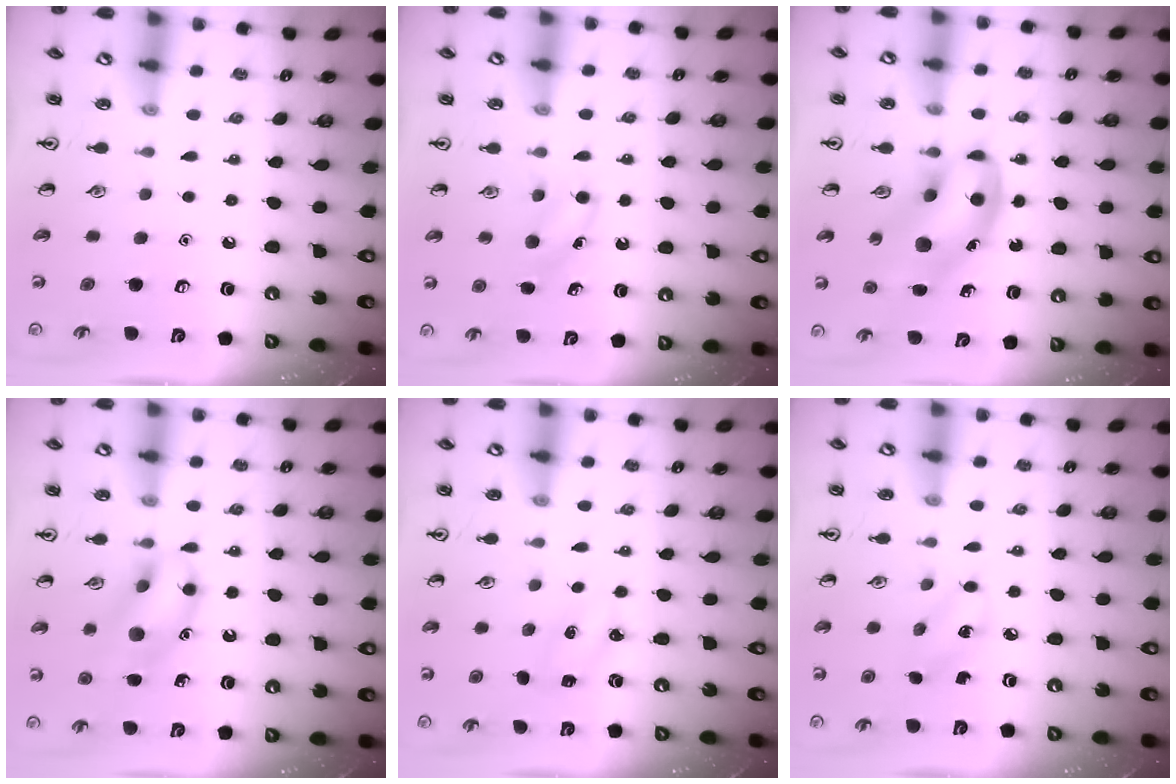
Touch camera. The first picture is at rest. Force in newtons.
{"total": 4.5, "press": 4.3, "slide": 1.6}
{"total": 10.9, "press": 10.4, "slide": 3.1}
{"total": 12.8, "press": 12.7, "slide": 1.3}
{"total": 2.6, "press": 2.4, "slide": 0.8}
{"total": 3.5, "press": 3.4, "slide": 1.1}